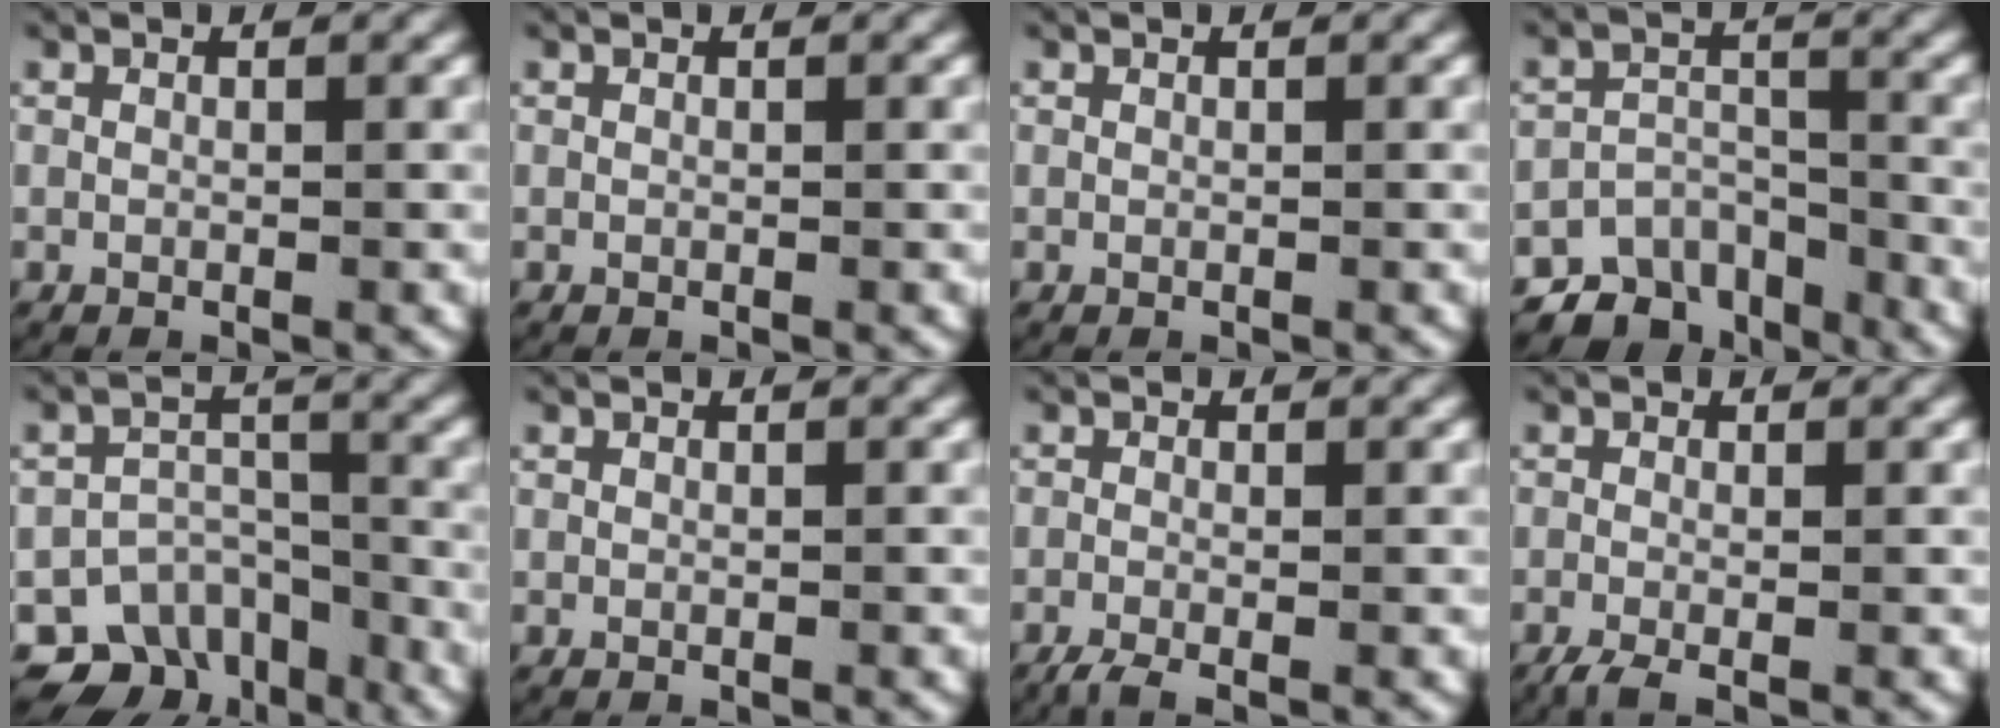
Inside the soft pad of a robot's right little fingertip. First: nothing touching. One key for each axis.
{"total": 0.0}
{"total": 0.0}
{"total": 9.3, "fx": -5.9, "fy": 6.2, "fz": 3.4, "tx": -0.064, "ty": -0.019, "tz": -0.102}
{"total": 11.8, "fx": -5.8, "fy": 9.2, "fz": 4.8, "tx": -0.094, "ty": -0.030, "tz": -0.100}
{"total": 0.0}
{"total": 2.1, "fx": -1.6, "fy": 0.5, "fz": 1.2, "tx": -0.025, "ty": -0.009, "tz": -0.025}
{"total": 2.0, "fx": -1.4, "fy": 0.6, "fz": 1.3, "tx": -0.029, "ty": -0.010, "tz": -0.022}